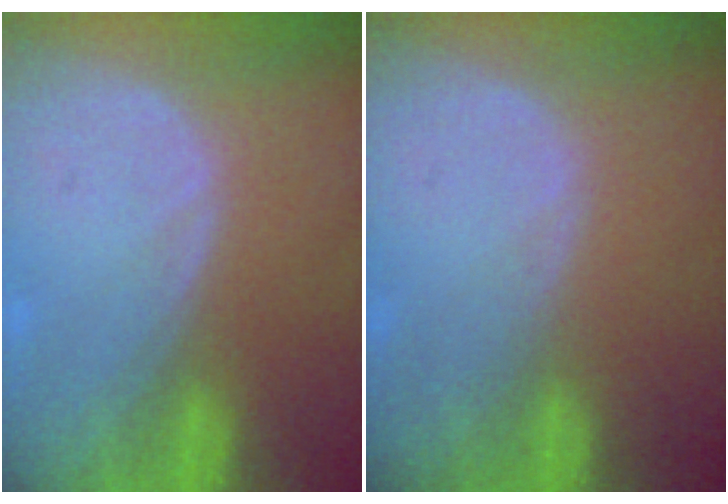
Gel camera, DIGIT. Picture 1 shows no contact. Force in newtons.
{"total": 0.0}